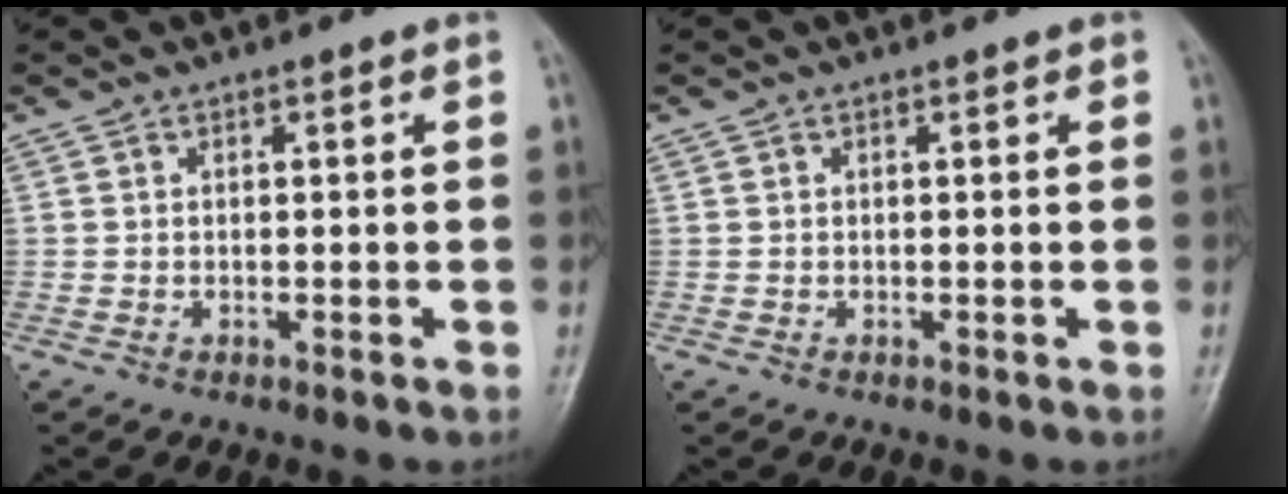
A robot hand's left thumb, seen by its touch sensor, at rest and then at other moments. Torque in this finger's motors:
{"motor_torque": [0.94, 0.52, -0.08, -0.06, 0.02]}